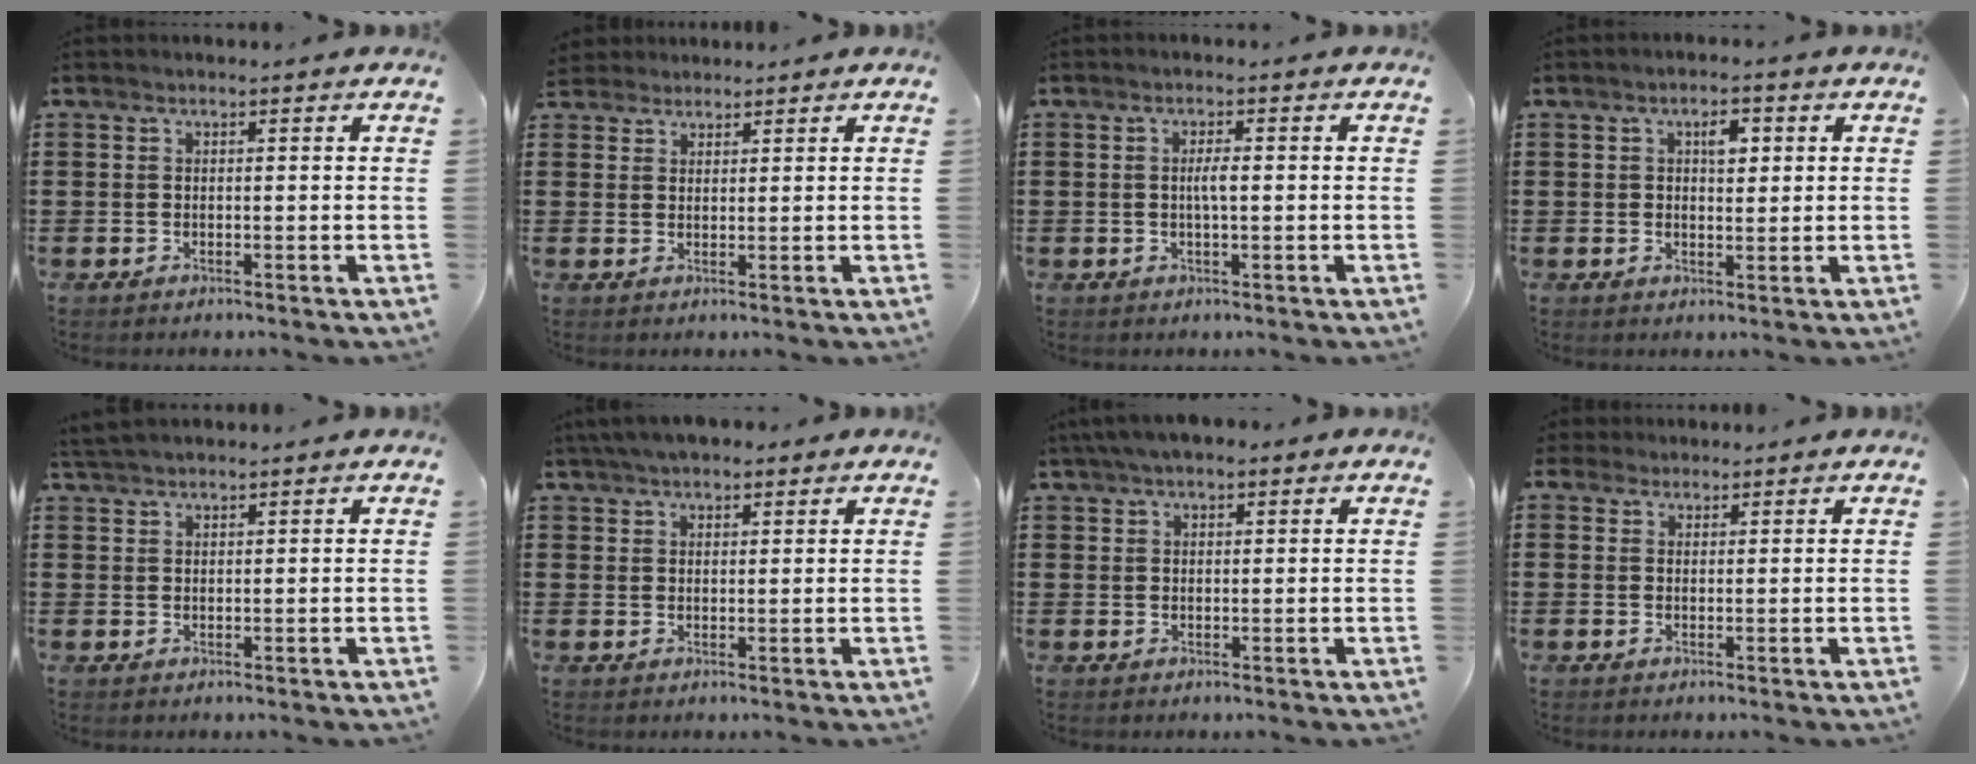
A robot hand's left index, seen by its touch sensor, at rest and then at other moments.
{"total": 2.1, "force": [1.9, 0.9, -0.2], "torque": [-0.004, 0.007, 0.038]}
{"total": 2.4, "force": [0.0, 0.4, 2.3], "torque": [-0.052, -0.003, -0.004]}
{"total": 3.3, "force": [0.9, 1.7, 2.7], "torque": [-0.041, 0.004, 0.010]}
{"total": 2.0, "force": [1.9, 0.3, 0.6], "torque": [-0.016, 0.003, 0.038]}
{"total": 4.0, "force": [3.4, 1.4, 1.6], "torque": [-0.040, 0.002, 0.063]}
{"total": 2.7, "force": [1.9, 1.1, 1.5], "torque": [-0.035, 0.008, 0.035]}
{"total": 1.7, "force": [1.4, 1.0, 0.1], "torque": [-0.007, 0.007, 0.028]}